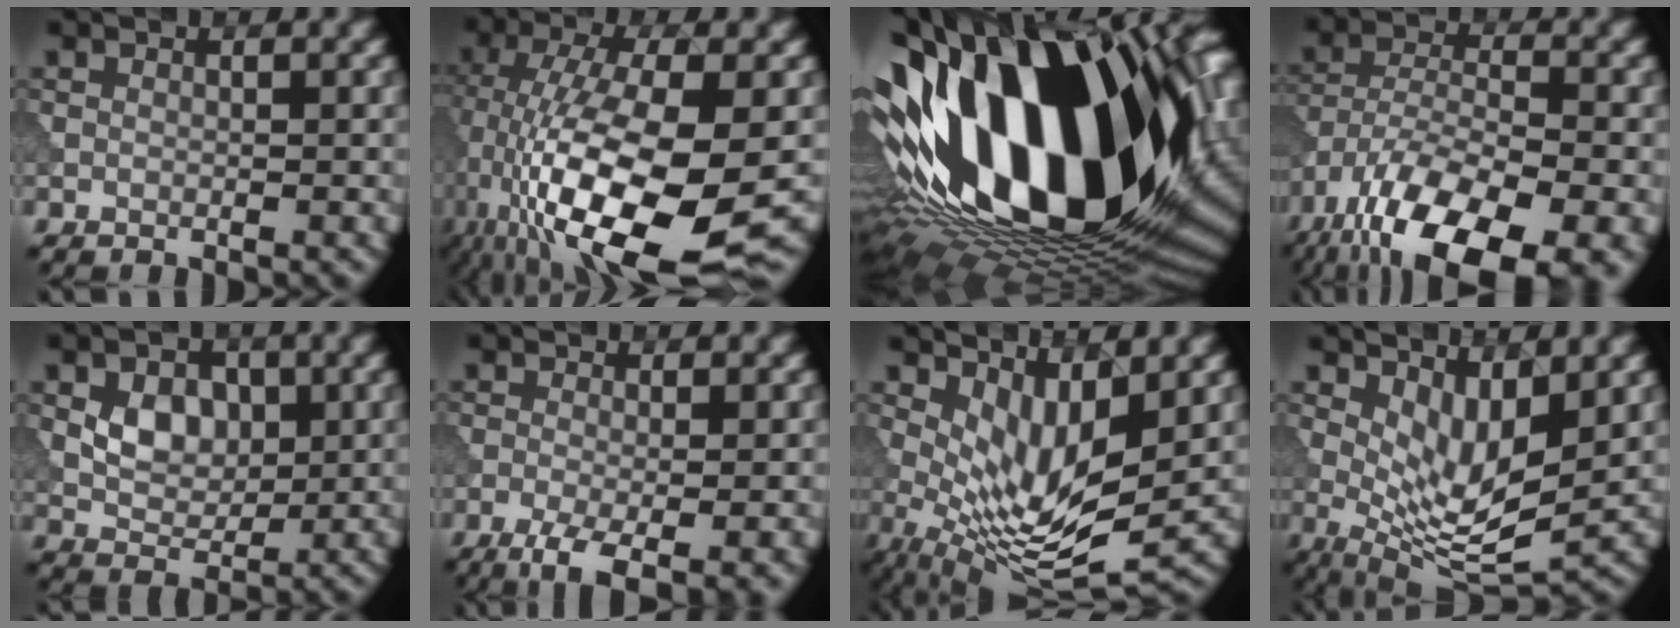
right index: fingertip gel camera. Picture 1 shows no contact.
{"total": 14.8, "force": [-3.9, 5.3, 13.3], "torque": [-0.248, -0.010, -0.058]}
{"total": 21.1, "force": [1.5, 11.7, 17.5], "torque": [-0.308, -0.005, 0.027]}
{"total": 16.2, "force": [-10.2, 6.7, 10.7], "torque": [-0.201, -0.033, -0.155]}
{"total": 3.9, "force": [0.9, 2.9, 2.4], "torque": [-0.044, -0.001, 0.014]}
{"total": 5.1, "force": [-2.5, 1.5, 4.2], "torque": [-0.082, -0.006, -0.041]}
{"total": 7.2, "force": [1.3, 3.0, 6.4], "torque": [-0.127, -0.021, 0.032]}
{"total": 6.5, "force": [1.5, 2.6, 5.8], "torque": [-0.111, -0.019, 0.032]}